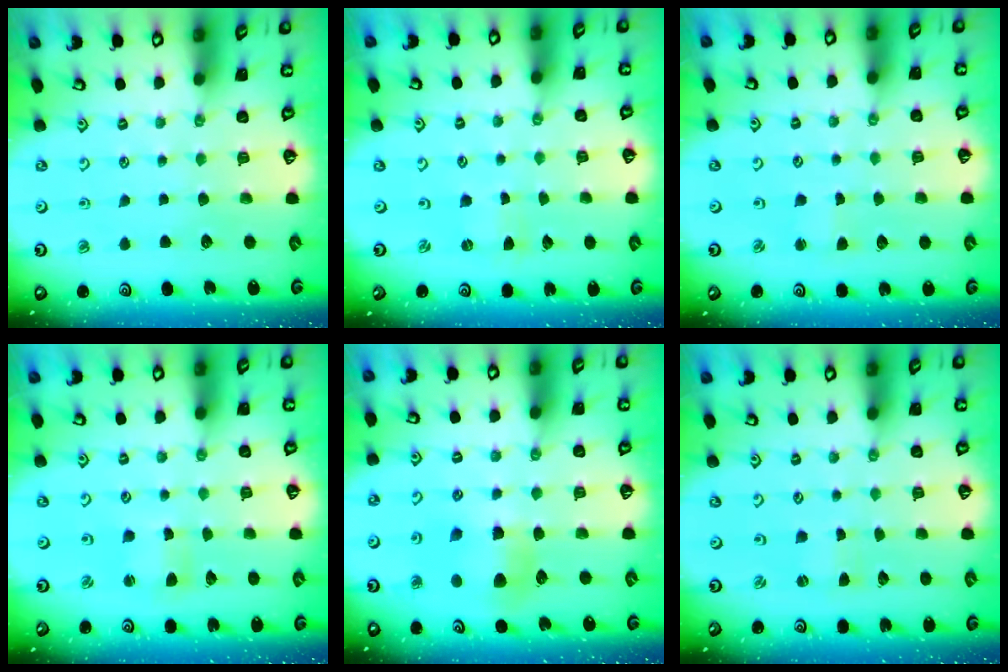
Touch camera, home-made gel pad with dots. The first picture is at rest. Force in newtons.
{"total": 0.0}
{"total": 1.6, "press": 1.5, "slide": 0.4}
{"total": 2.9, "press": 2.9, "slide": 0.3}
{"total": 7.0, "press": 6.9, "slide": 1.1}
{"total": 0.7, "press": 0.6, "slide": 0.1}